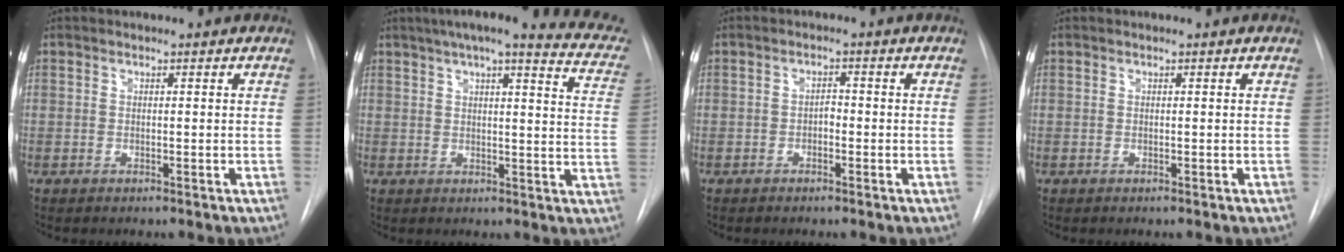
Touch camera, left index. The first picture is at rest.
{"total": 21.2, "force": [17.5, 3.0, 11.5], "torque": [-0.151, -0.021, 0.191]}
{"total": 1.8, "force": [-1.4, 0.8, 1.0], "torque": [-0.011, -0.001, -0.023]}
{"total": 0.0}